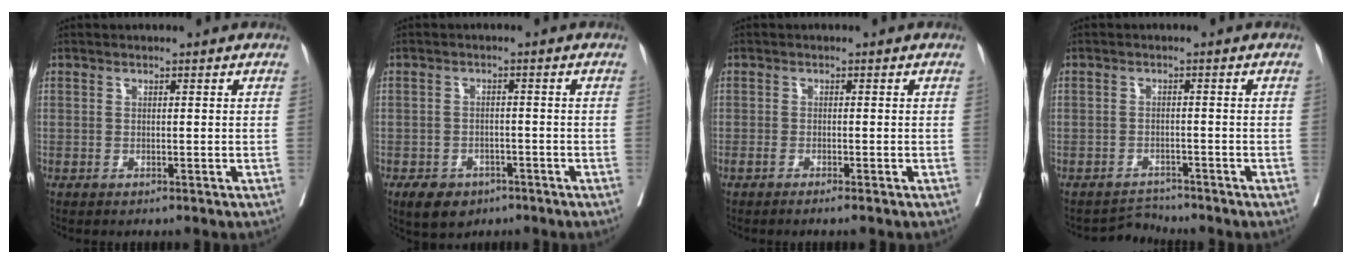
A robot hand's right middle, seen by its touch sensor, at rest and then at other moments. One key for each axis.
{"total": 5.2, "fx": -3.4, "fy": 3.4, "fz": 2.1, "tx": -0.034, "ty": -0.001, "tz": -0.045}
{"total": 2.4, "fx": -1.9, "fy": -0.4, "fz": 1.4, "tx": -0.013, "ty": 0.003, "tz": -0.026}
{"total": 2.5, "fx": -2.1, "fy": -0.2, "fz": -1.4, "tx": 0.024, "ty": -0.006, "tz": -0.032}